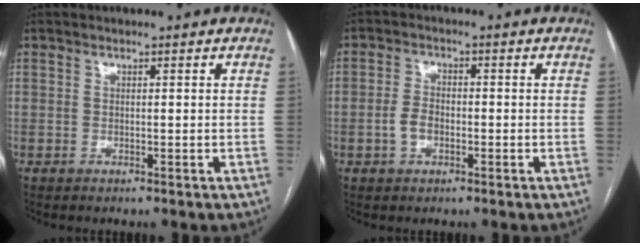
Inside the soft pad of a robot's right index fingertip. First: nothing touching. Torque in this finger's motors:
{"motor_torque": [0.37, 0.01, 0.17, 0.04]}